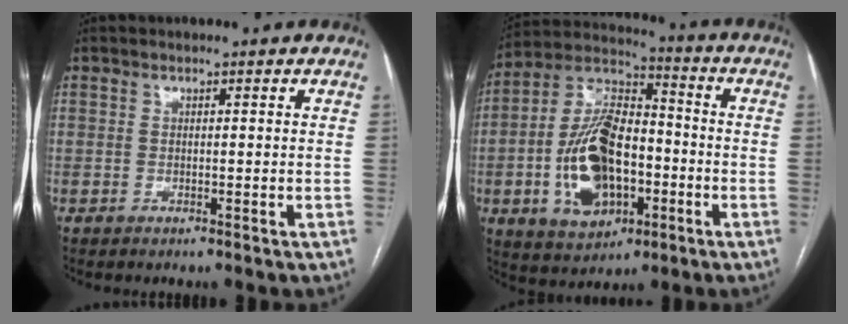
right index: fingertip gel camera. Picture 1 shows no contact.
{"total": 16.4, "force": [-3.9, 8.6, 13.4], "torque": [-0.274, 0.015, -0.062]}